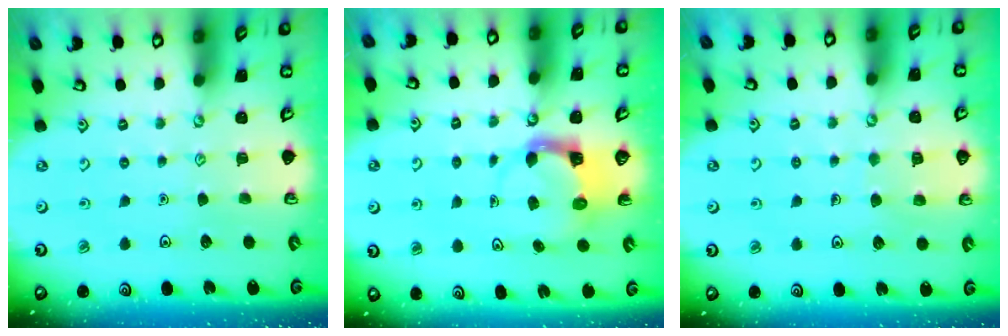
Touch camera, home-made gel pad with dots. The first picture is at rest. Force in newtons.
{"total": 3.7, "press": 3.7, "slide": 0.4}
{"total": 6.8, "press": 6.7, "slide": 0.6}